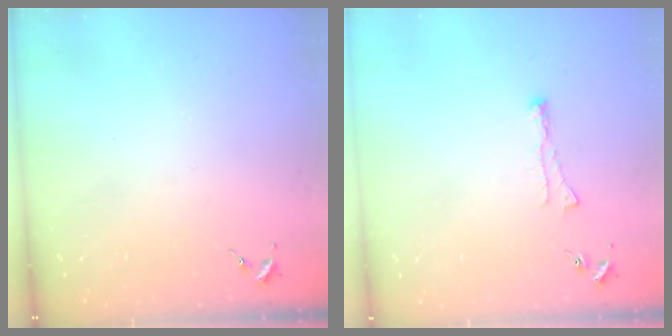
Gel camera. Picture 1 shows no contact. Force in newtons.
{"total": 4.1, "press": 4.1, "slide": 0.8}